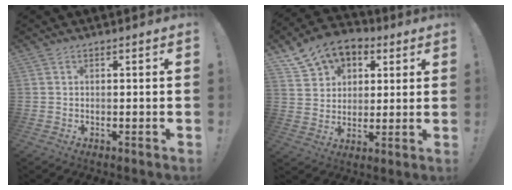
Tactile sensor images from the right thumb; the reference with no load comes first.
{"total": 11.2, "force": [6.3, 8.4, 3.9], "torque": [-0.067, -0.033, 0.127]}